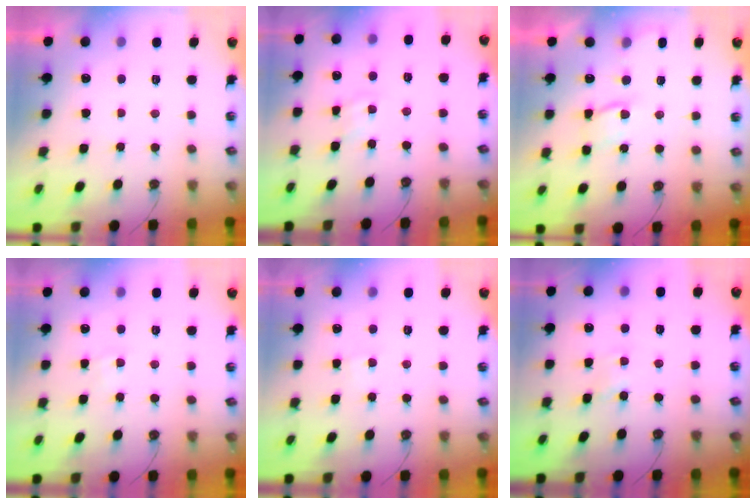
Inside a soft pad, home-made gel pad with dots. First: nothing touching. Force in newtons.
{"total": 3.1, "press": 3.1, "slide": 0.4}
{"total": 4.9, "press": 4.8, "slide": 0.8}
{"total": 2.9, "press": 2.9, "slide": 0.5}
{"total": 2.3, "press": 2.3, "slide": 0.4}
{"total": 1.8, "press": 1.7, "slide": 0.3}